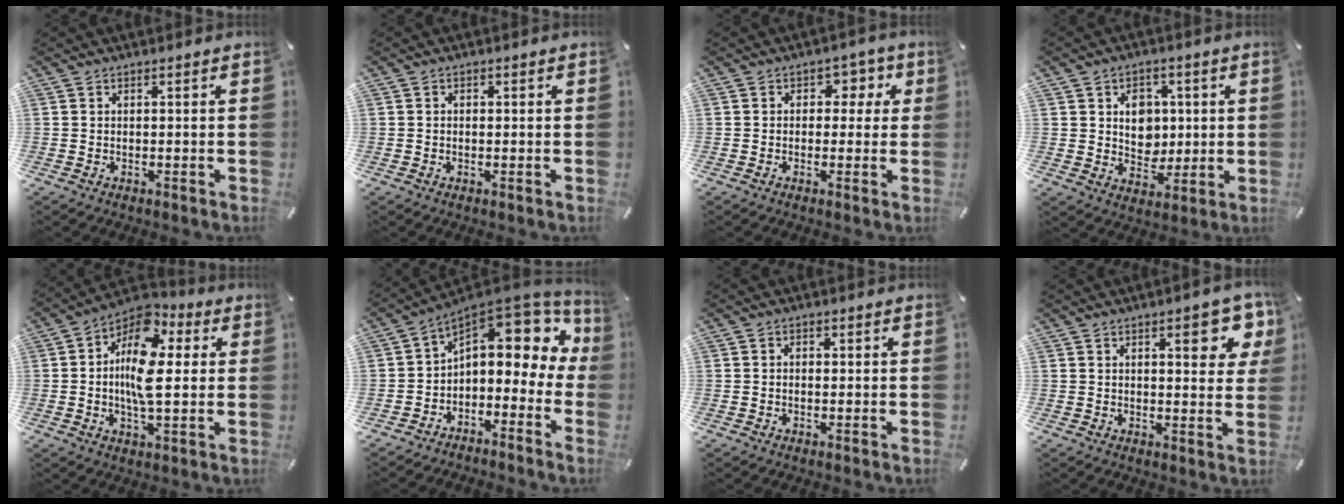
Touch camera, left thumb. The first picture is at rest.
{"total": 0.8, "force": [-0.2, 0.6, 0.4], "torque": [-0.008, 0.003, -0.005]}
{"total": 4.4, "force": [0.5, 3.8, 2.1], "torque": [-0.012, 0.000, -0.001]}
{"total": 7.6, "force": [1.3, 6.6, 3.5], "torque": [-0.037, -0.003, 0.019]}
{"total": 14.0, "force": [2.0, 7.5, 11.6], "torque": [-0.230, -0.018, 0.028]}
{"total": 11.3, "force": [5.1, 6.5, 7.7], "torque": [-0.109, -0.047, 0.082]}
{"total": 1.2, "force": [-0.2, 1.0, 0.7], "torque": [-0.013, 0.005, -0.005]}
{"total": 9.9, "force": [4.3, 3.7, 8.1], "torque": [-0.094, -0.018, 0.064]}